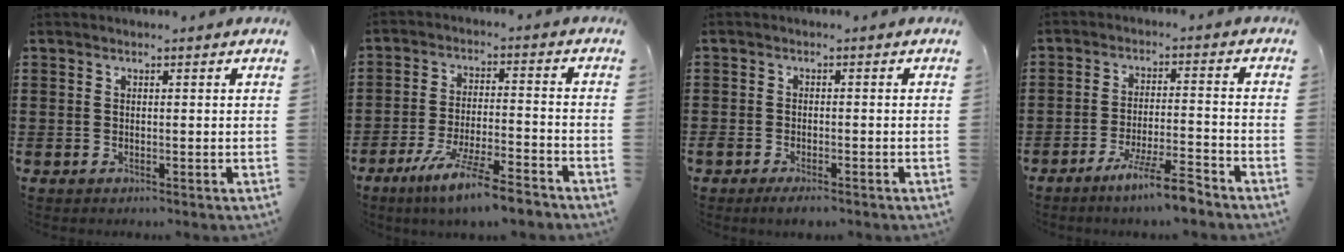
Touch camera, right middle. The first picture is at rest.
{"total": 8.5, "force": [-6.9, 0.3, 5.0], "torque": [-0.103, -0.008, -0.132]}
{"total": 1.8, "force": [-1.5, 0.5, 1.0], "torque": [-0.025, 0.000, -0.030]}
{"total": 7.3, "force": [-5.7, 0.2, 4.5], "torque": [-0.081, -0.006, -0.104]}